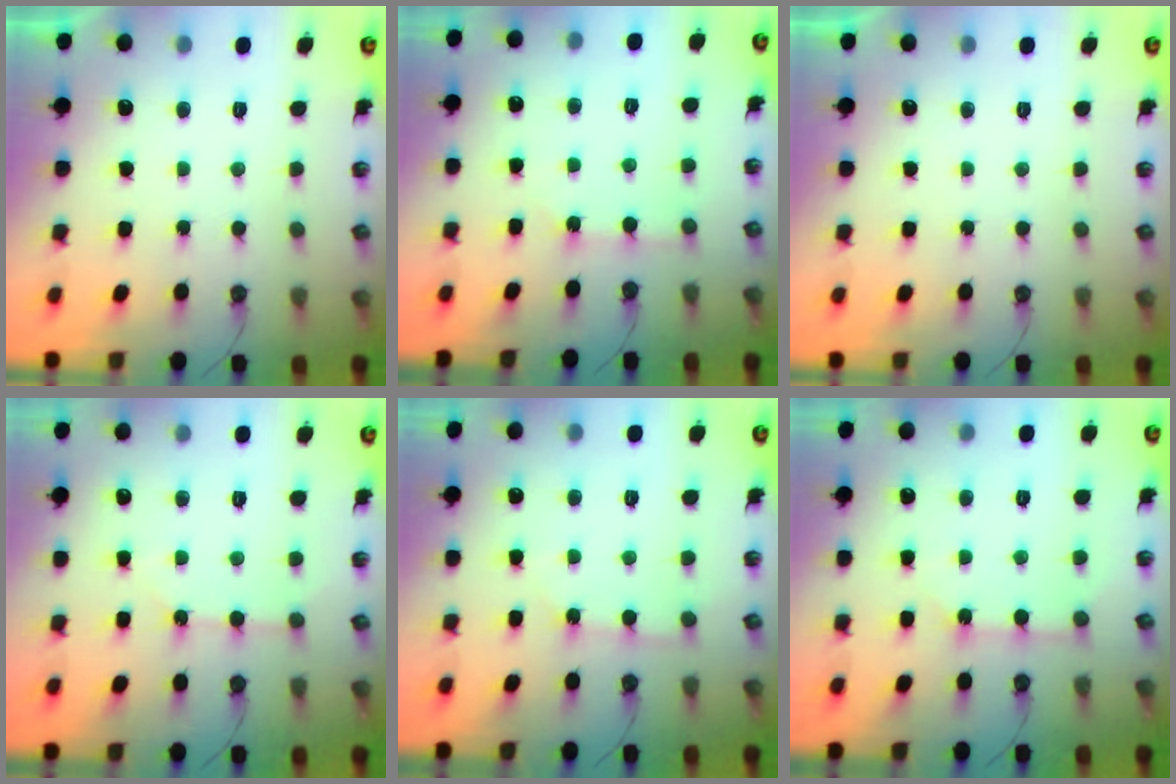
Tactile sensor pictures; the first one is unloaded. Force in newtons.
{"total": 2.4, "press": 2.4, "slide": 0.3}
{"total": 0.0}
{"total": 3.6, "press": 3.5, "slide": 0.5}
{"total": 3.6, "press": 3.5, "slide": 0.5}
{"total": 6.9, "press": 6.9, "slide": 0.6}